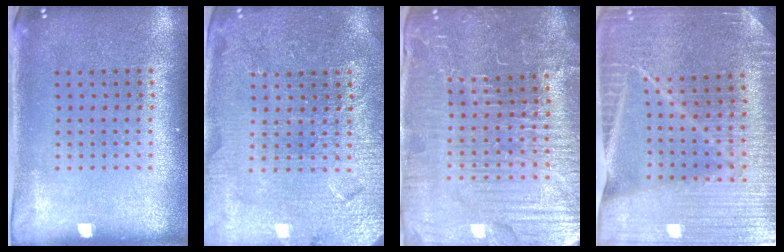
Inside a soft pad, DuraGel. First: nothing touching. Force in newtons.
{"total": 4.0, "press": 3.8, "slide": 1.0}
{"total": 5.8, "press": 5.3, "slide": 2.3}
{"total": 3.6, "press": 3.5, "slide": 0.7}